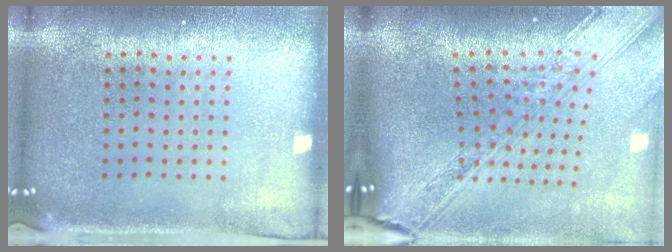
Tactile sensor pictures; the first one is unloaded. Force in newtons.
{"total": 3.9, "press": 2.8, "slide": 2.7}